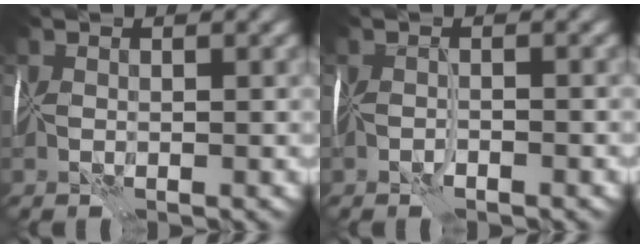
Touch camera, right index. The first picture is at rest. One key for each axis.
{"total": 1.4, "fx": -1.0, "fy": -0.9, "fz": -0.4, "tx": 0.012, "ty": -0.002, "tz": -0.020}